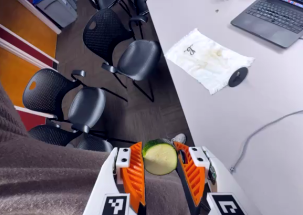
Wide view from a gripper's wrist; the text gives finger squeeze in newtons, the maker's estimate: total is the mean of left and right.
{"total": 11.0, "left": 10.9, "right": 11.1}